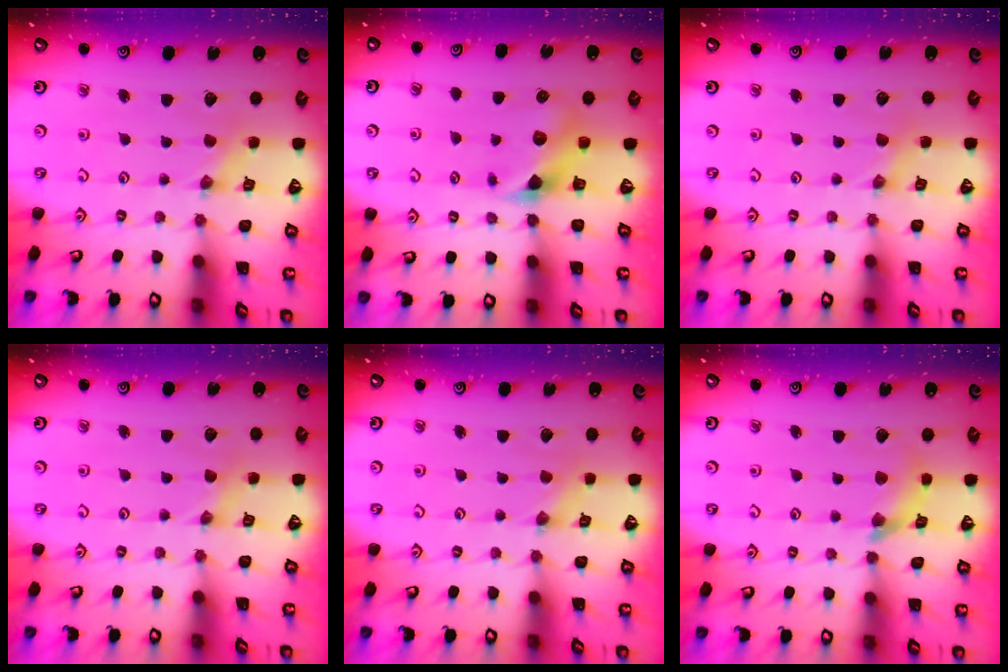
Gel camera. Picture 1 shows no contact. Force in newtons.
{"total": 6.7, "press": 6.6, "slide": 0.8}
{"total": 1.3, "press": 1.2, "slide": 0.3}
{"total": 0.8, "press": 0.8, "slide": 0.2}
{"total": 0.0}
{"total": 7.3, "press": 7.3, "slide": 0.8}